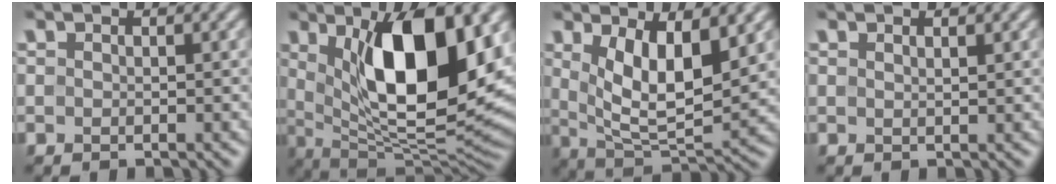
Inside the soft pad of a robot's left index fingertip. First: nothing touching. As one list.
[{"total": 13.1, "force": [3.5, 5.4, 11.5], "torque": [-0.168, -0.014, 0.062]}, {"total": 7.8, "force": [2.3, 3.1, 6.8], "torque": [-0.130, -0.017, 0.046]}, {"total": 0.8, "force": [0.6, 0.2, 0.5], "torque": [-0.005, 0.002, 0.010]}]